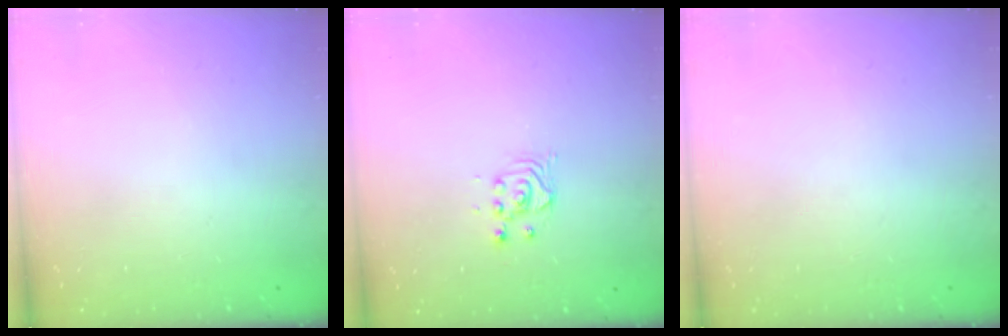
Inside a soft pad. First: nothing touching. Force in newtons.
{"total": 2.5, "press": 2.5, "slide": 0.2}
{"total": 0.0}